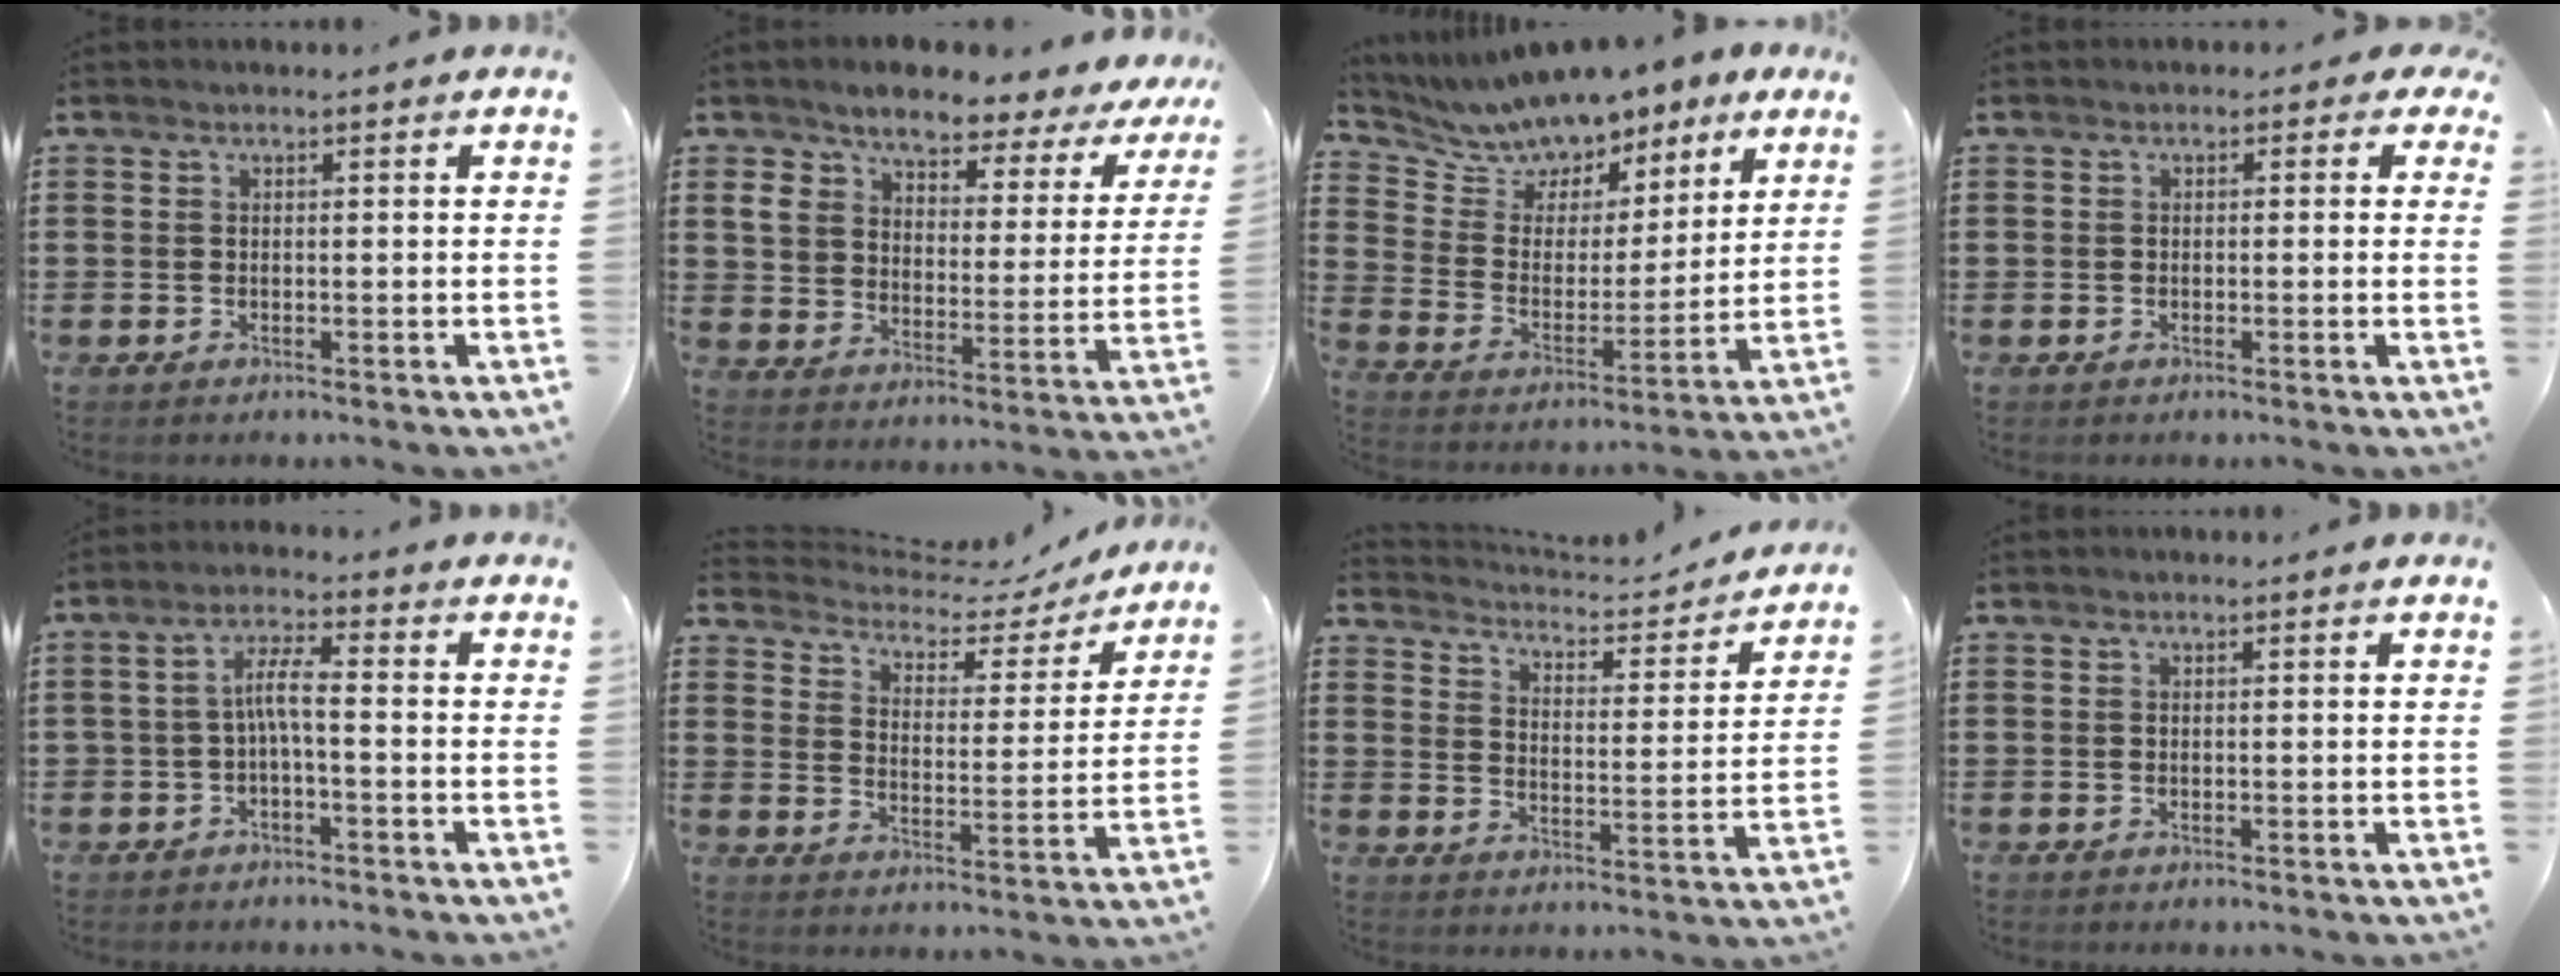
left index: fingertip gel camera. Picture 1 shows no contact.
{"total": 6.7, "force": [5.8, 2.3, 2.4], "torque": [-0.081, -0.031, 0.097]}
{"total": 8.1, "force": [7.7, 2.5, 0.1], "torque": [-0.059, -0.057, 0.139]}
{"total": 1.4, "force": [-0.3, 1.2, 0.5], "torque": [-0.015, 0.007, -0.008]}
{"total": 4.3, "force": [-1.1, 1.2, 4.0], "torque": [-0.083, 0.010, -0.026]}
{"total": 4.2, "force": [4.0, 1.3, 0.5], "torque": [-0.030, -0.030, 0.060]}
{"total": 3.3, "force": [3.3, 0.1, 0.2], "torque": [-0.028, -0.032, 0.048]}
{"total": 0.0}